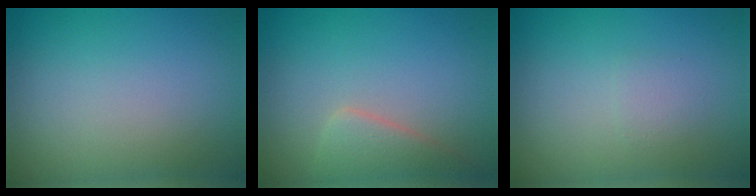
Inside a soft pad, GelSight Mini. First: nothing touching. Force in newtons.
{"total": 2.8, "press": 2.8, "slide": 0.3}
{"total": 1.0, "press": 1.0, "slide": 0.1}